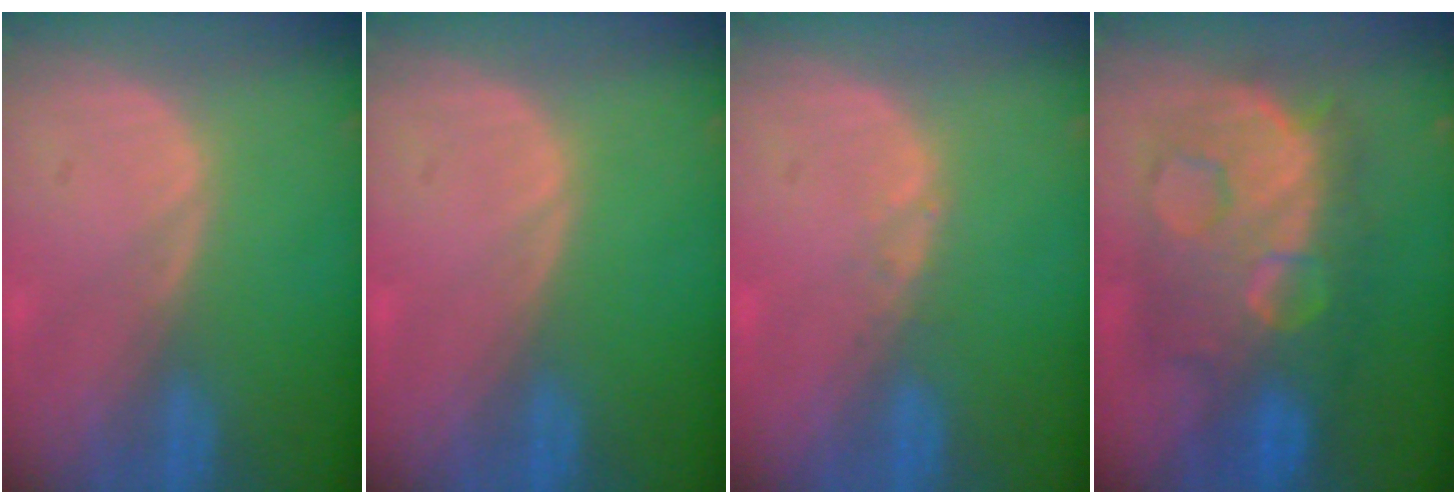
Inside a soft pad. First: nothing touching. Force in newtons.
{"total": 0.0}
{"total": 0.8, "press": 0.7, "slide": 0.1}
{"total": 12.1, "press": 12.0, "slide": 1.2}